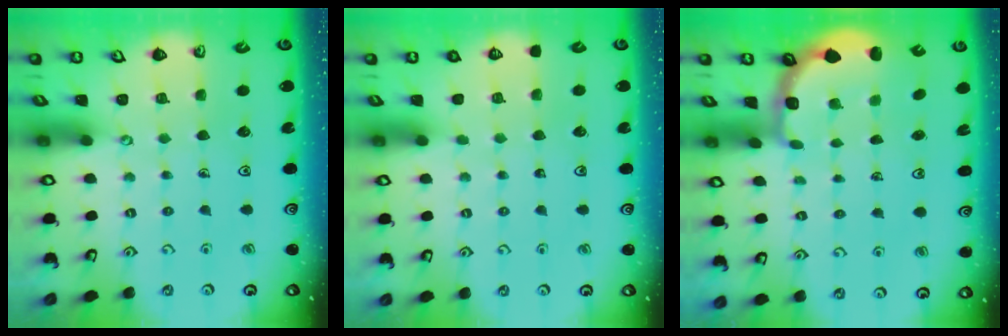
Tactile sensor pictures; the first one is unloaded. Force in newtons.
{"total": 0.0}
{"total": 3.0, "press": 2.0, "slide": 2.2}